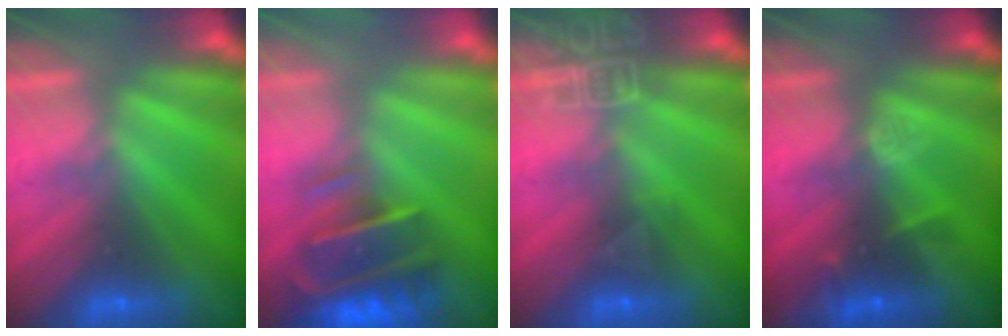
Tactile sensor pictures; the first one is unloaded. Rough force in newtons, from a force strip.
{"total": 7.2}
{"total": 8.0}
{"total": 3.3}